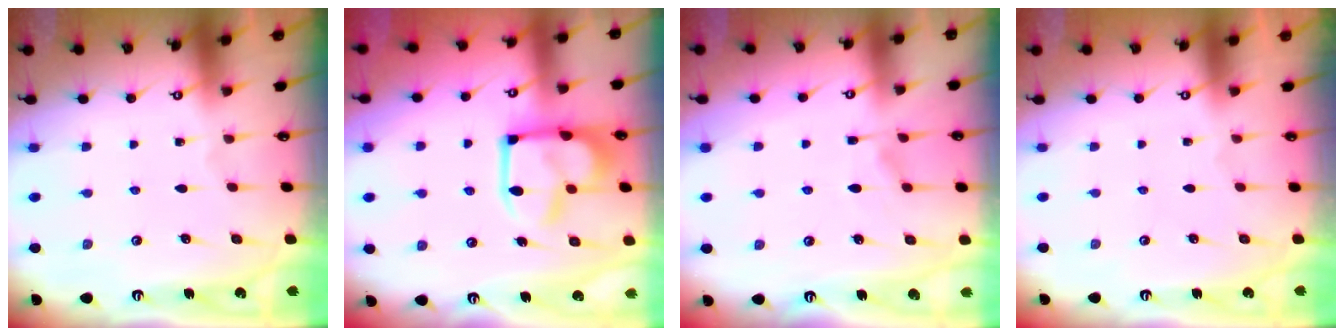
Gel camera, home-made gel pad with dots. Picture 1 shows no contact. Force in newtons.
{"total": 7.7, "press": 7.6, "slide": 1.2}
{"total": 1.4, "press": 0.2, "slide": 1.4}
{"total": 1.5, "press": 1.4, "slide": 0.6}